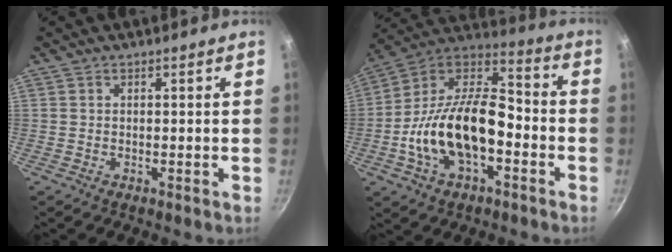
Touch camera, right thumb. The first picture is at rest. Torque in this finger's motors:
{"motor_torque": [2.16, 2.85, 1.58, -1.19, 0.41]}